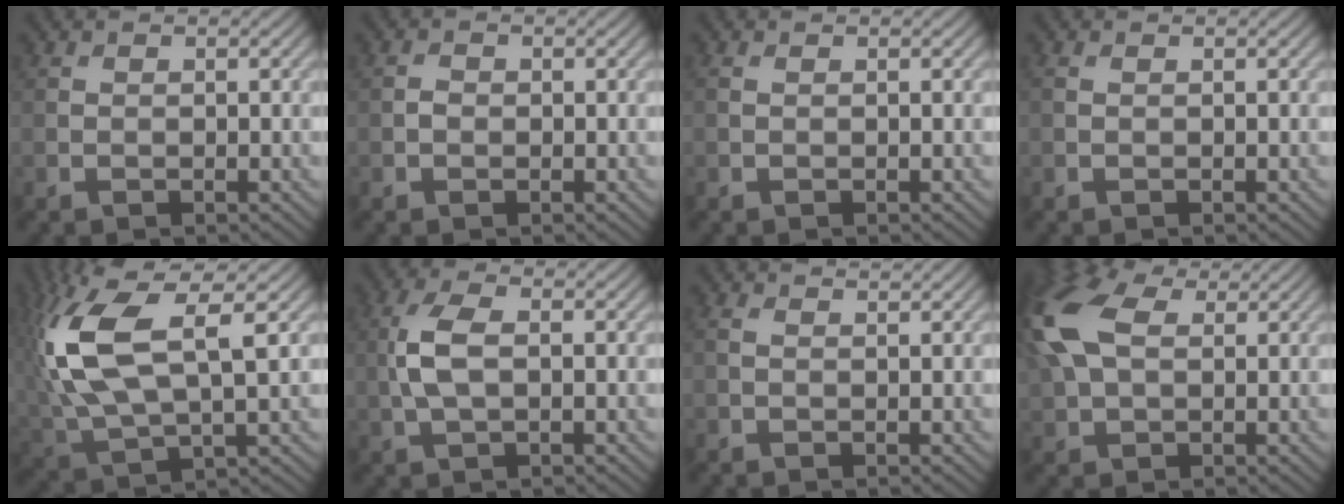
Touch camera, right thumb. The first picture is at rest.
{"total": 0.9, "force": [-0.2, 0.7, 0.4], "torque": [-0.008, -0.001, -0.009]}
{"total": 0.0}
{"total": 0.0}
{"total": 13.3, "force": [3.2, 6.0, 11.5], "torque": [-0.272, 0.007, 0.067]}
{"total": 5.1, "force": [0.1, 2.5, 4.5], "torque": [-0.110, 0.007, -0.002]}
{"total": 1.9, "force": [1.3, 0.6, 1.3], "torque": [-0.032, 0.004, 0.017]}
{"total": 12.8, "force": [4.0, 7.5, 9.6], "torque": [-0.262, 0.029, 0.072]}